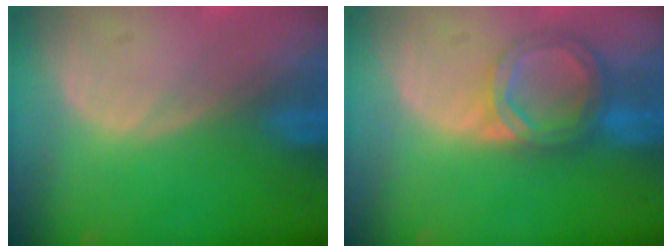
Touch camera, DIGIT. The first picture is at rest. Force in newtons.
{"total": 6.4, "press": 5.6, "slide": 3.1}